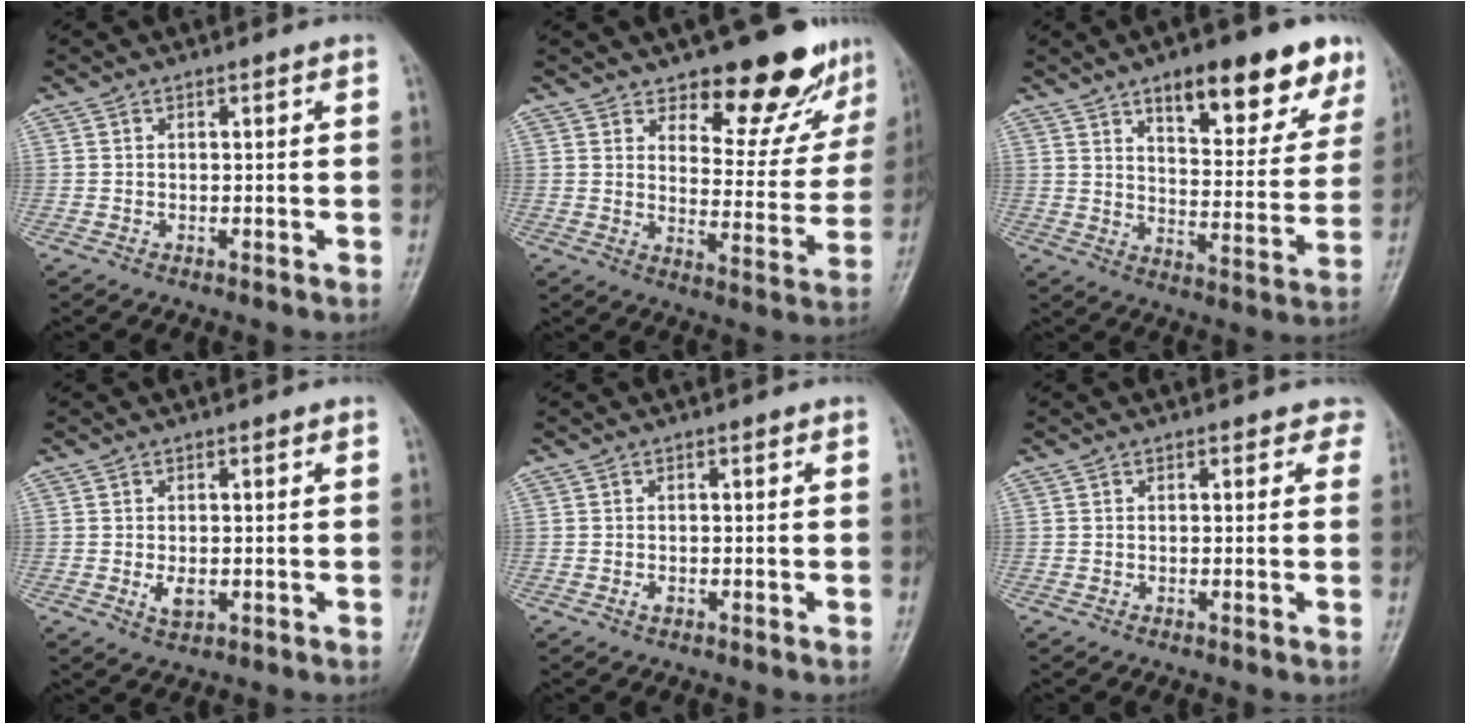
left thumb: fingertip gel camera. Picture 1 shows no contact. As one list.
[{"total": 14.2, "force": [11.1, 5.7, 6.8], "torque": [-0.039, -0.091, 0.147]}, {"total": 17.9, "force": [11.0, 6.6, 12.6], "torque": [-0.121, -0.049, 0.157]}, {"total": 2.7, "force": [-0.3, 1.6, 2.1], "torque": [-0.036, -0.006, -0.002]}, {"total": 0.8, "force": [-0.2, 0.5, 0.5], "torque": [-0.007, -0.001, -0.004]}, {"total": 2.3, "force": [1.7, 1.4, 0.4], "torque": [0.025, -0.005, 0.002]}]